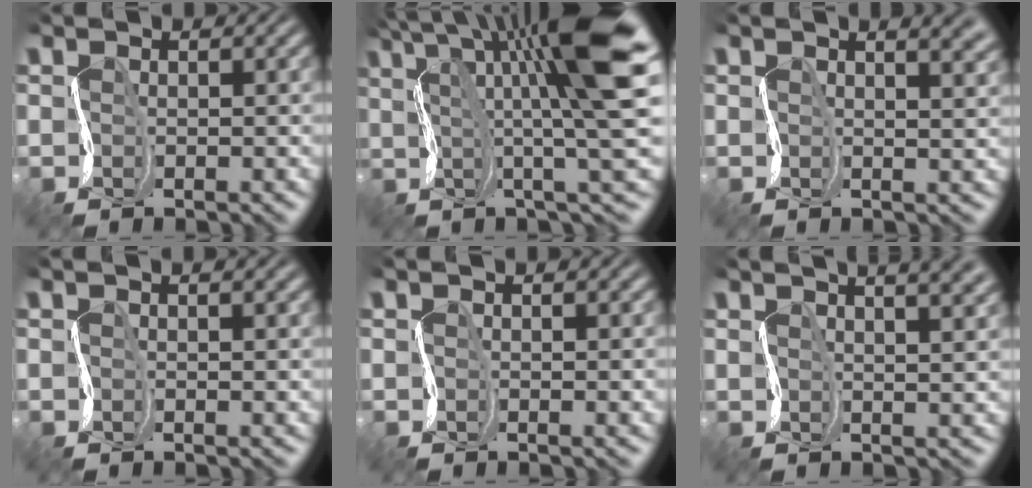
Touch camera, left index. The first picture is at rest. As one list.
[{"total": 12.7, "force": [4.3, 2.1, 11.7], "torque": [-0.179, 0.008, 0.069]}, {"total": 5.0, "force": [2.8, 2.1, 3.6], "torque": [-0.025, 0.025, 0.009]}, {"total": 0.8, "force": [0.4, 0.1, 0.7], "torque": [-0.011, 0.005, 0.004]}, {"total": 1.0, "force": [0.2, 0.2, 1.0], "torque": [-0.012, 0.004, 0.000]}, {"total": 9.5, "force": [5.5, 4.0, 6.6], "torque": [-0.037, 0.052, 0.039]}]